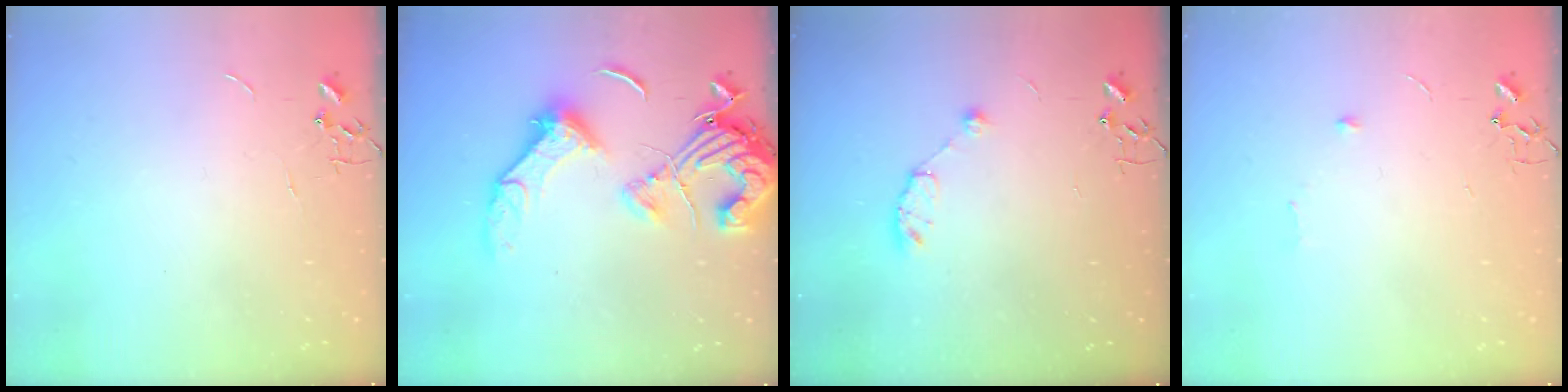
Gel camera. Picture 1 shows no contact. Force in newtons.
{"total": 18.0, "press": 17.7, "slide": 3.3}
{"total": 8.1, "press": 8.0, "slide": 1.0}
{"total": 5.1, "press": 5.1, "slide": 0.7}